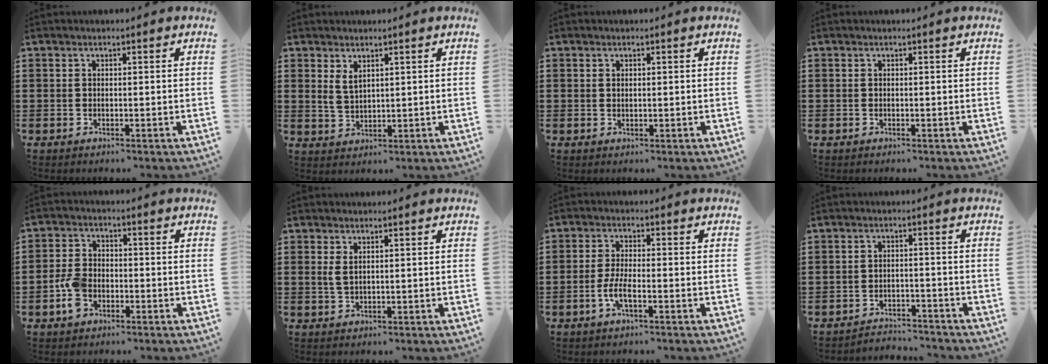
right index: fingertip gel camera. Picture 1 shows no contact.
{"total": 2.7, "force": [1.7, 1.2, 1.7], "torque": [-0.036, 0.004, 0.031]}
{"total": 0.5, "force": [0.3, 0.2, 0.3], "torque": [-0.007, 0.002, 0.006]}
{"total": 0.0}
{"total": 5.0, "force": [-2.1, 3.1, 3.4], "torque": [-0.086, 0.001, -0.043]}
{"total": 1.7, "force": [0.8, 0.5, 1.4], "torque": [-0.031, 0.003, 0.013]}
{"total": 3.8, "force": [-1.6, 0.8, 3.4], "torque": [-0.078, -0.006, -0.036]}
{"total": 2.9, "force": [-2.9, 0.3, -0.1], "torque": [-0.006, 0.000, -0.062]}